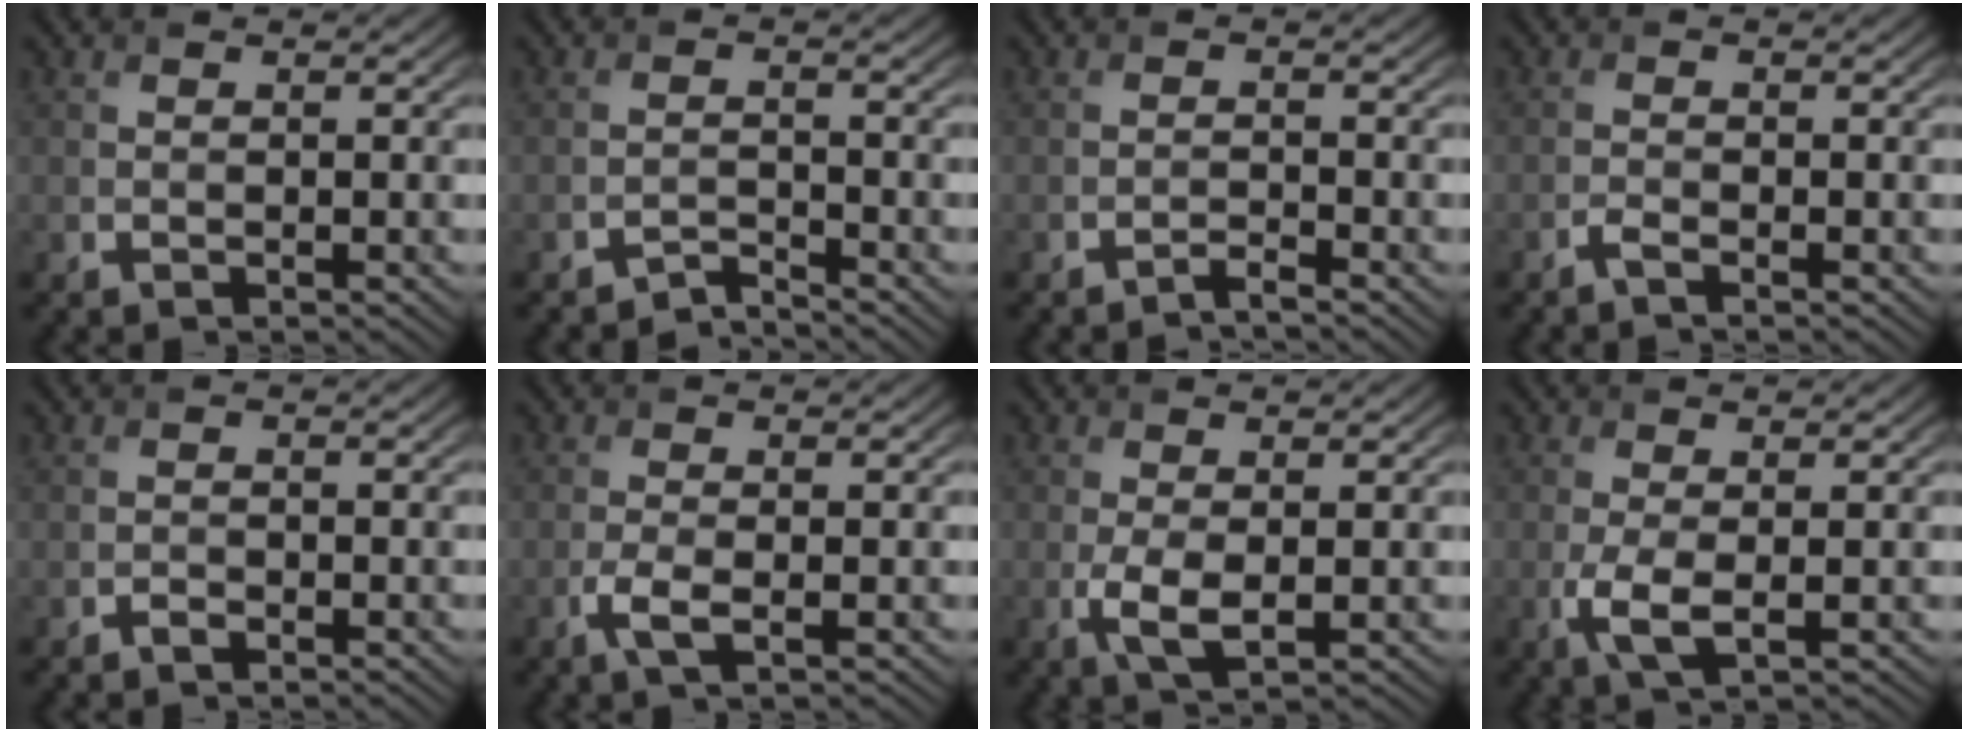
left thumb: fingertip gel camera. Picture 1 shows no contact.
{"total": 1.9, "force": [-1.9, 0.1, 0.3], "torque": [-0.002, 0.004, -0.043]}
{"total": 1.3, "force": [-1.2, 0.0, 0.6], "torque": [-0.008, 0.001, -0.029]}
{"total": 1.1, "force": [-0.9, 0.1, 0.7], "torque": [-0.015, 0.001, -0.022]}
{"total": 0.7, "force": [-0.6, 0.3, 0.3], "torque": [-0.005, -0.002, -0.011]}
{"total": 2.5, "force": [-1.0, 0.7, 2.2], "torque": [-0.055, 0.000, -0.027]}
{"total": 3.4, "force": [-0.5, 1.4, 3.0], "torque": [-0.075, -0.009, -0.009]}
{"total": 3.4, "force": [-0.6, 1.0, 3.2], "torque": [-0.080, -0.007, -0.016]}